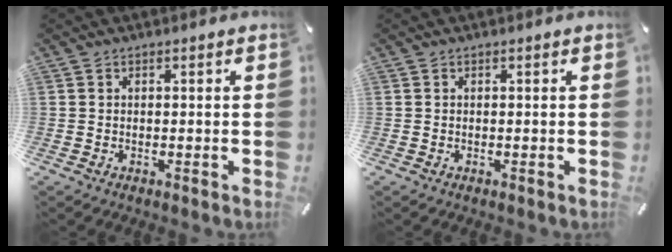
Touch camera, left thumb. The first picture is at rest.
{"total": 0.0}